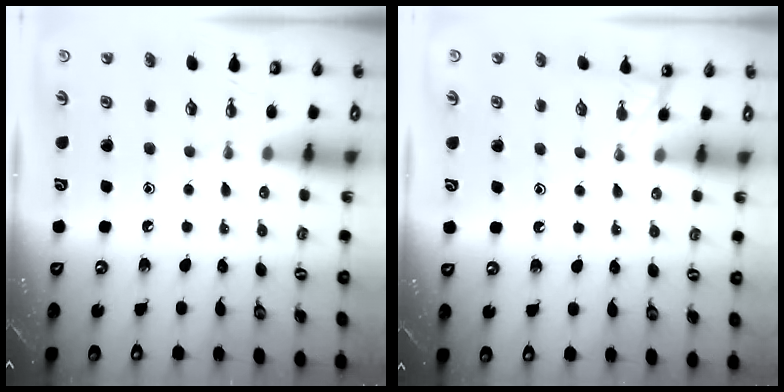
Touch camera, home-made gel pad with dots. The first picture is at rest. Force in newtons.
{"total": 2.1, "press": 2.1, "slide": 0.3}